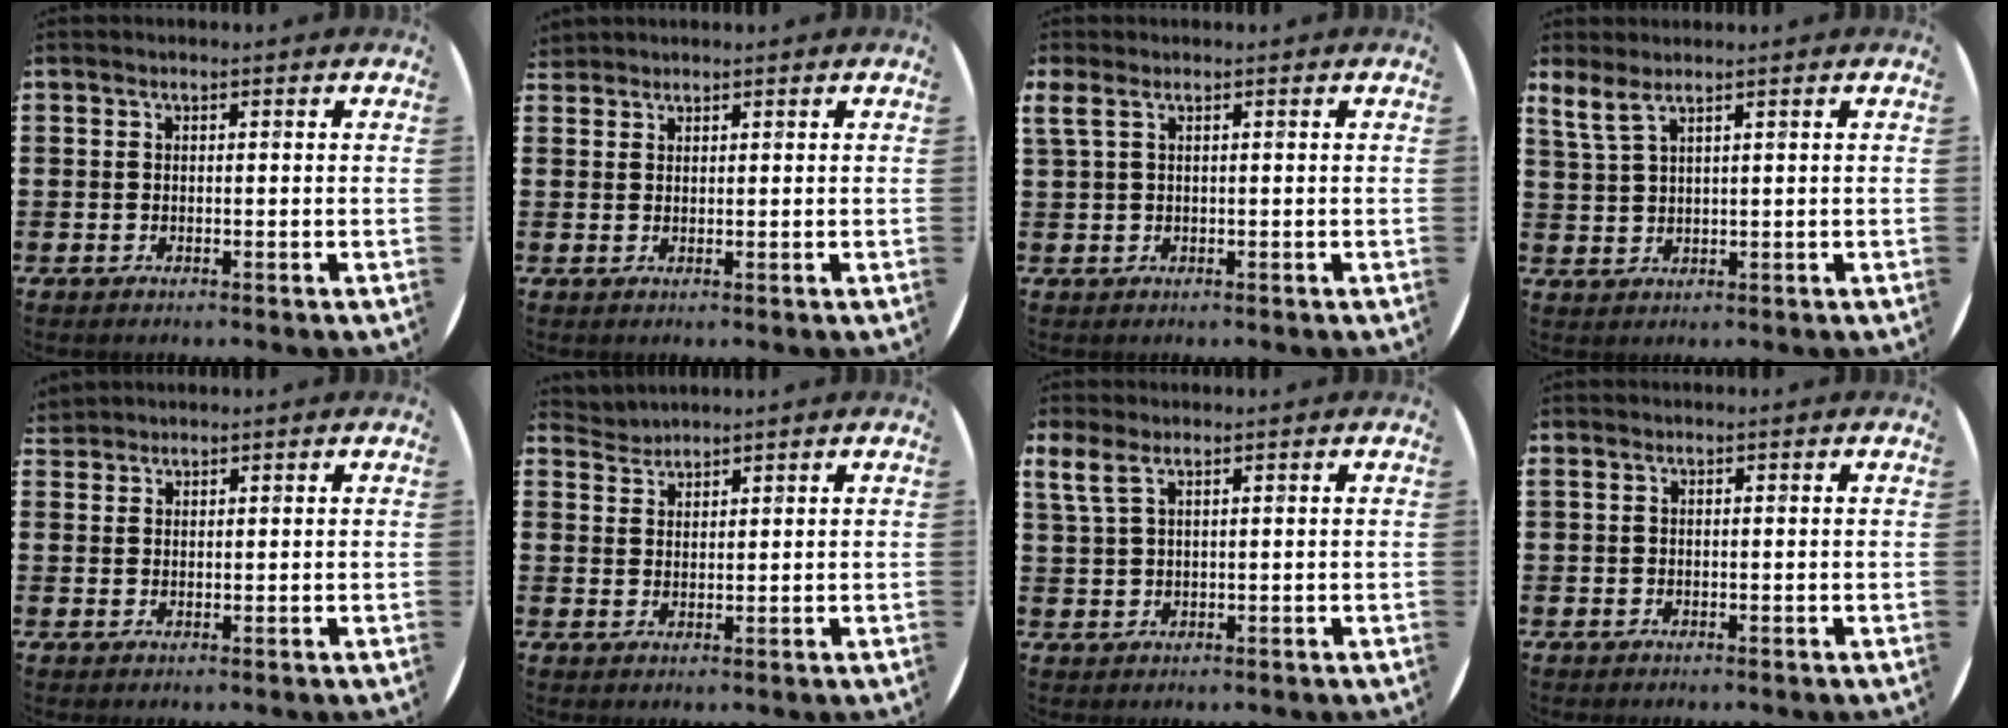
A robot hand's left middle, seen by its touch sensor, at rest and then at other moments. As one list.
[{"total": 1.2, "force": [1.1, 0.3, -0.2], "torque": [0.001, 0.001, 0.023]}, {"total": 1.1, "force": [0.5, 0.1, 1.0], "torque": [-0.021, 0.001, 0.009]}, {"total": 2.6, "force": [2.0, 0.4, 1.6], "torque": [-0.036, 0.001, 0.037]}, {"total": 1.4, "force": [1.4, 0.3, -0.2], "torque": [0.001, 0.000, 0.028]}, {"total": 2.3, "force": [2.2, 0.2, -0.5], "torque": [0.005, -0.002, 0.044]}, {"total": 2.5, "force": [1.8, 0.6, 1.6], "torque": [-0.038, 0.002, 0.033]}, {"total": 0.0}]